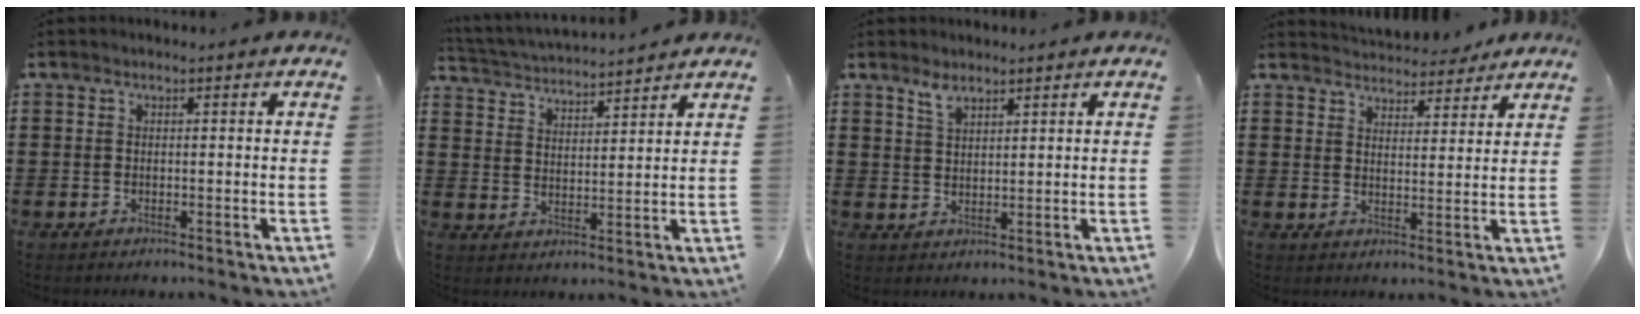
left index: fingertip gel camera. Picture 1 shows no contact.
{"total": 3.7, "force": [3.7, -0.1, 0.2], "torque": [-0.022, -0.024, 0.061]}
{"total": 2.8, "force": [2.3, 1.0, 1.3], "torque": [-0.032, 0.002, 0.043]}
{"total": 4.5, "force": [4.4, 1.0, 0.2], "torque": [-0.012, -0.019, 0.078]}